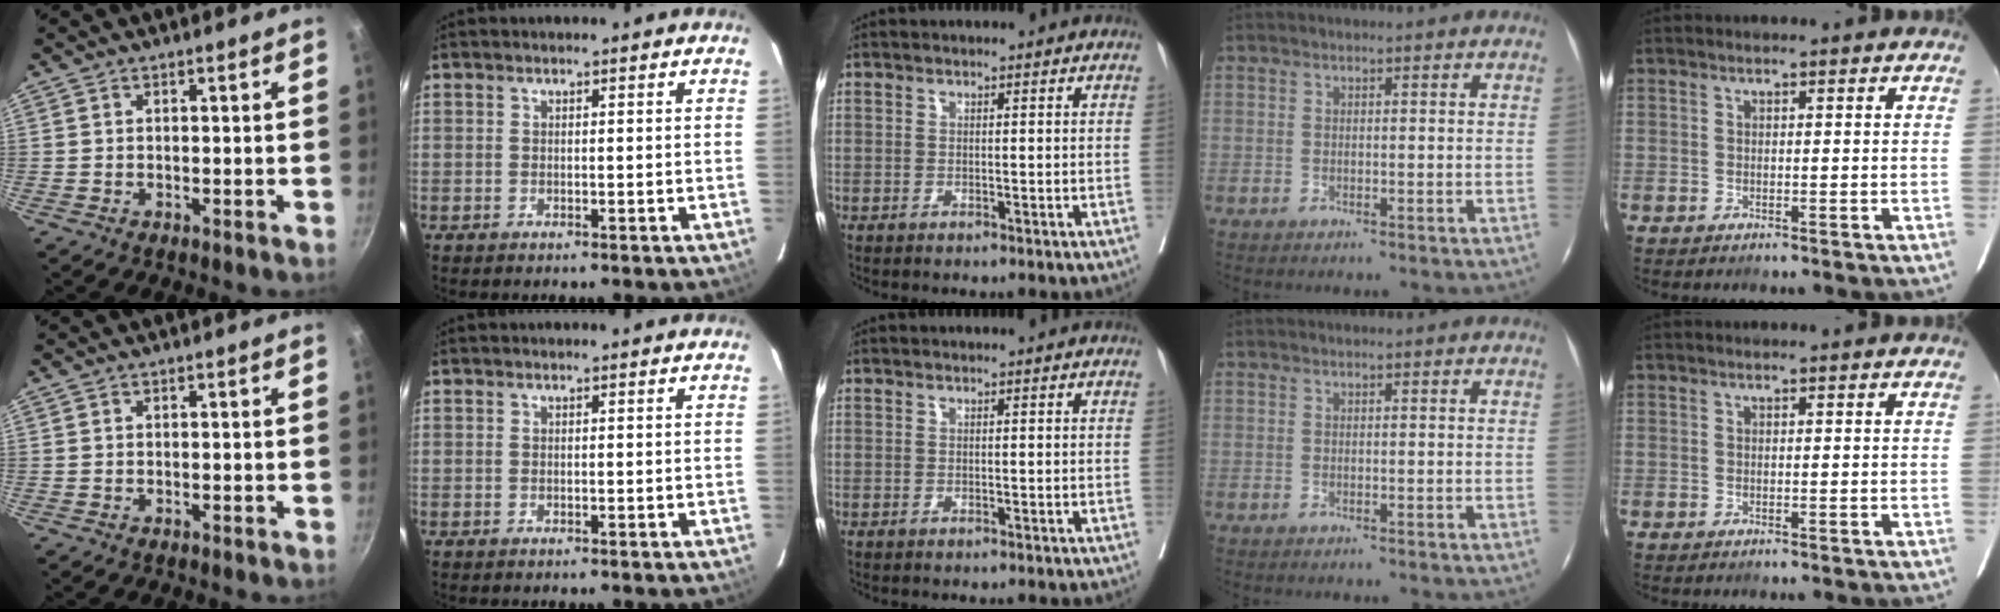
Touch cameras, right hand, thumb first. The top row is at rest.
{}